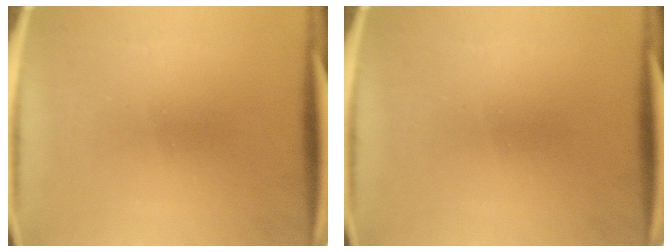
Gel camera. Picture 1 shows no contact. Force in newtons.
{"total": 0.0}